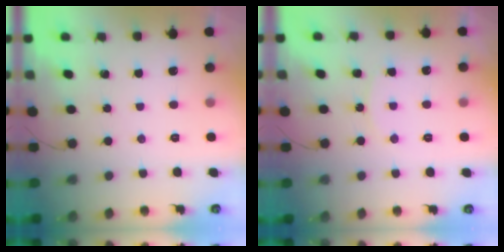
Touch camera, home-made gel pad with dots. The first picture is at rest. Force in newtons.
{"total": 5.9, "press": 5.9, "slide": 0.3}